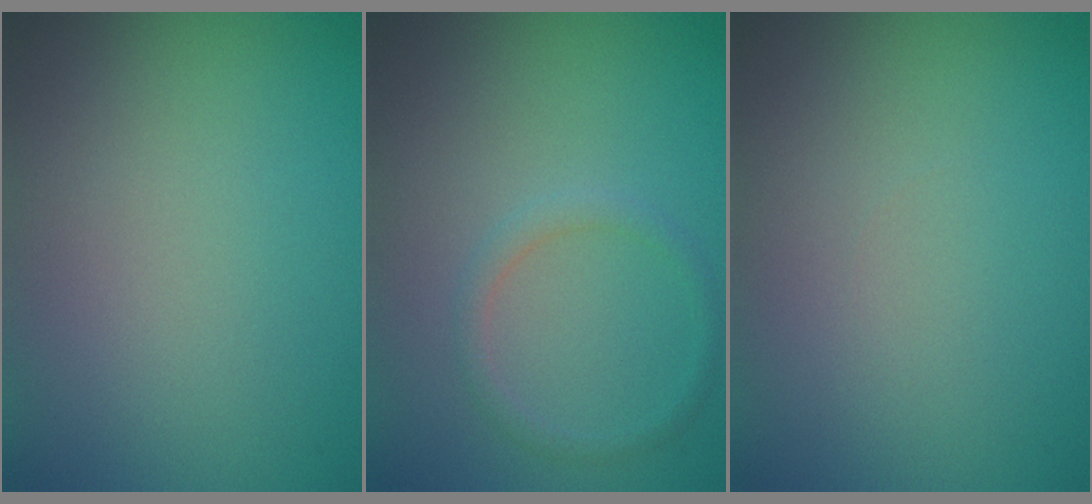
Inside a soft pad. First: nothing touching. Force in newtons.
{"total": 1.3, "press": 1.3, "slide": 0.1}
{"total": 0.0}